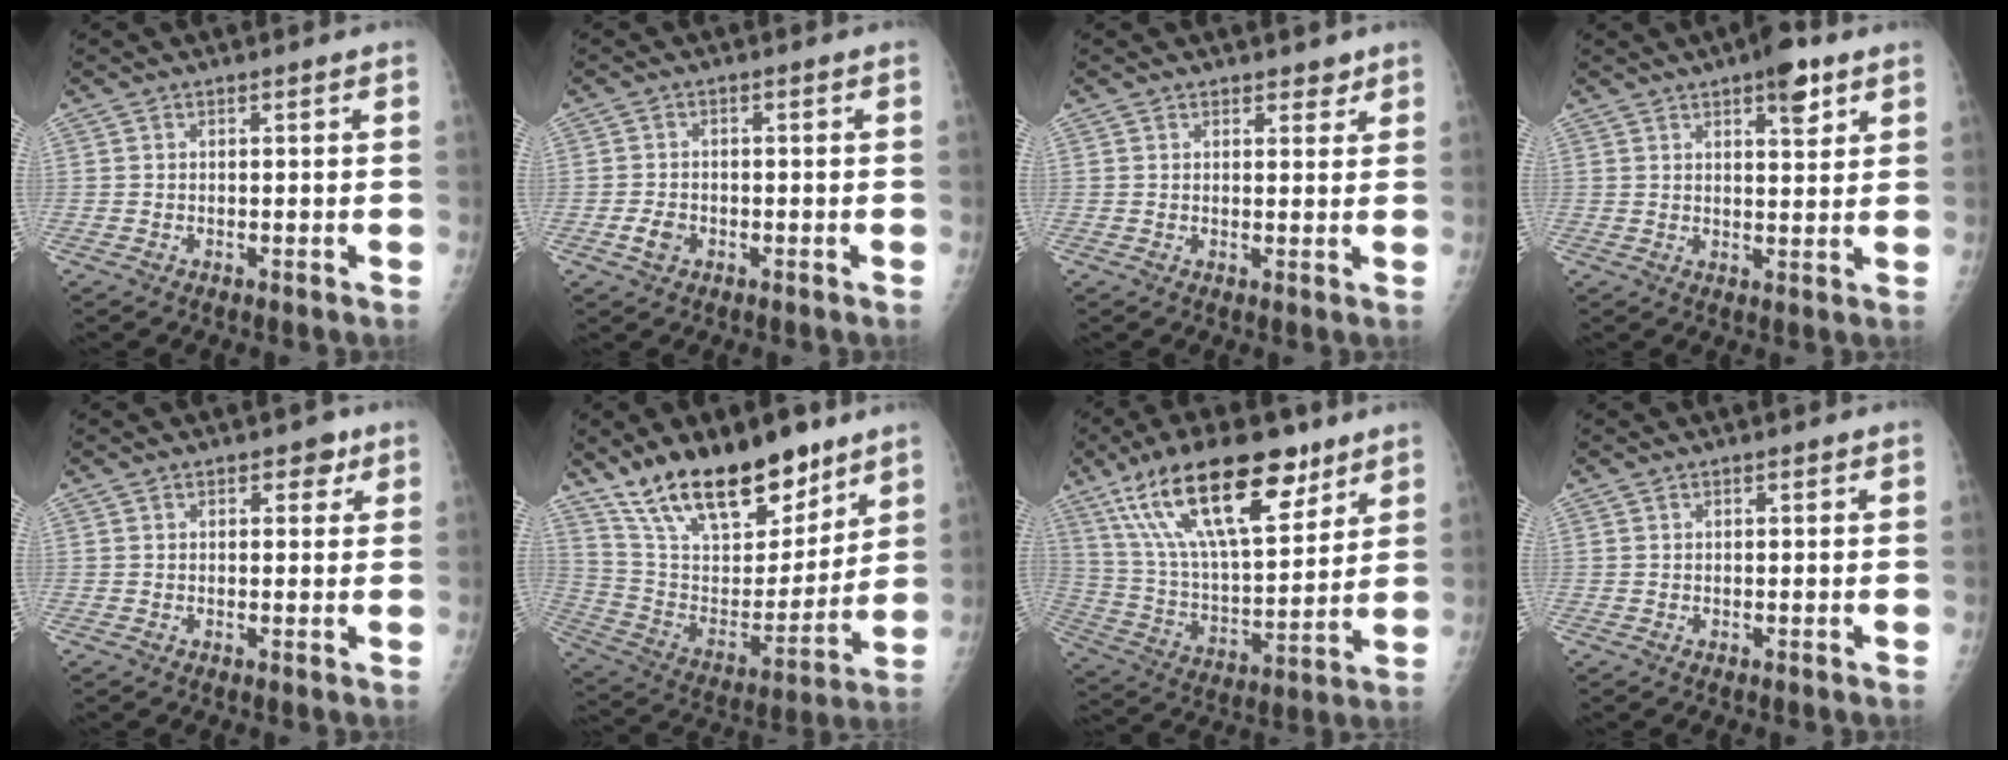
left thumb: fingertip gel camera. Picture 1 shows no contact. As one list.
[{"total": 2.8, "force": [-1.2, 2.1, 1.6], "torque": [-0.025, 0.006, -0.020]}, {"total": 2.4, "force": [1.8, 1.3, 0.8], "torque": [0.008, -0.010, 0.021]}, {"total": 6.5, "force": [3.8, 2.3, 4.8], "torque": [-0.052, -0.017, 0.049]}, {"total": 3.2, "force": [1.8, 1.9, 1.8], "torque": [-0.002, -0.005, 0.021]}, {"total": 23.3, "force": [16.7, 9.8, 12.9], "torque": [-0.177, -0.078, 0.290]}, {"total": 24.1, "force": [14.2, 9.4, 17.0], "torque": [-0.274, -0.037, 0.257]}, {"total": 0.7, "force": [0.5, 0.4, 0.5], "torque": [-0.006, -0.001, 0.006]}]